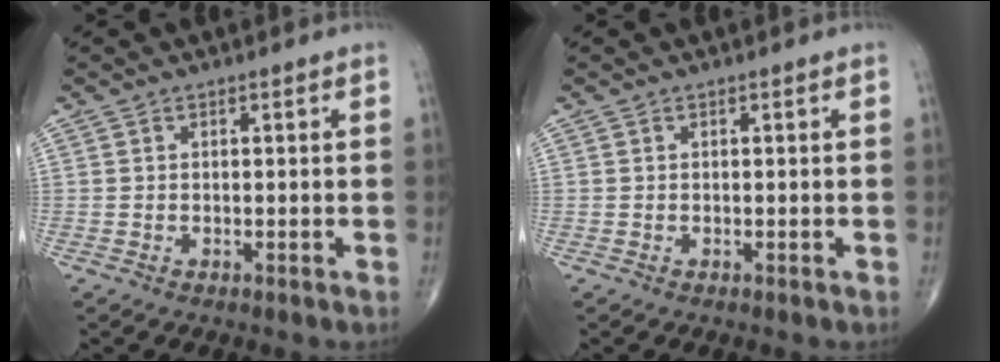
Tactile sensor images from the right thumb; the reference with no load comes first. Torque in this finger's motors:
{"motor_torque": [0.00, 0.00, -0.07, 0.07, 0.00]}